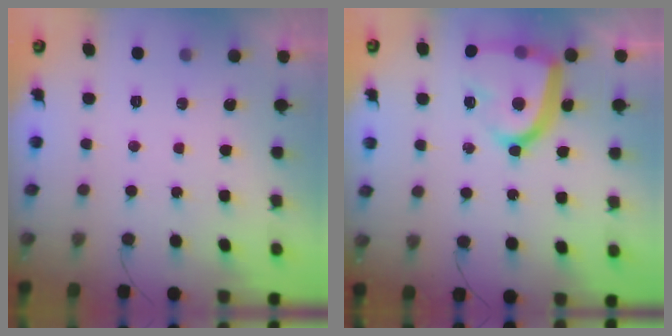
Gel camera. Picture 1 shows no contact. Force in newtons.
{"total": 19.6, "press": 19.5, "slide": 1.7}